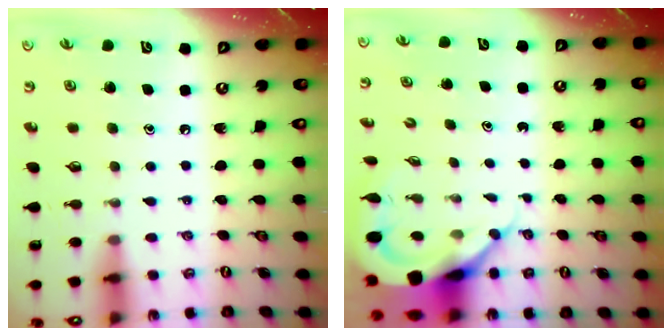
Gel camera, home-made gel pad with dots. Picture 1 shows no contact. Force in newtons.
{"total": 7.7, "press": 7.7, "slide": 0.9}